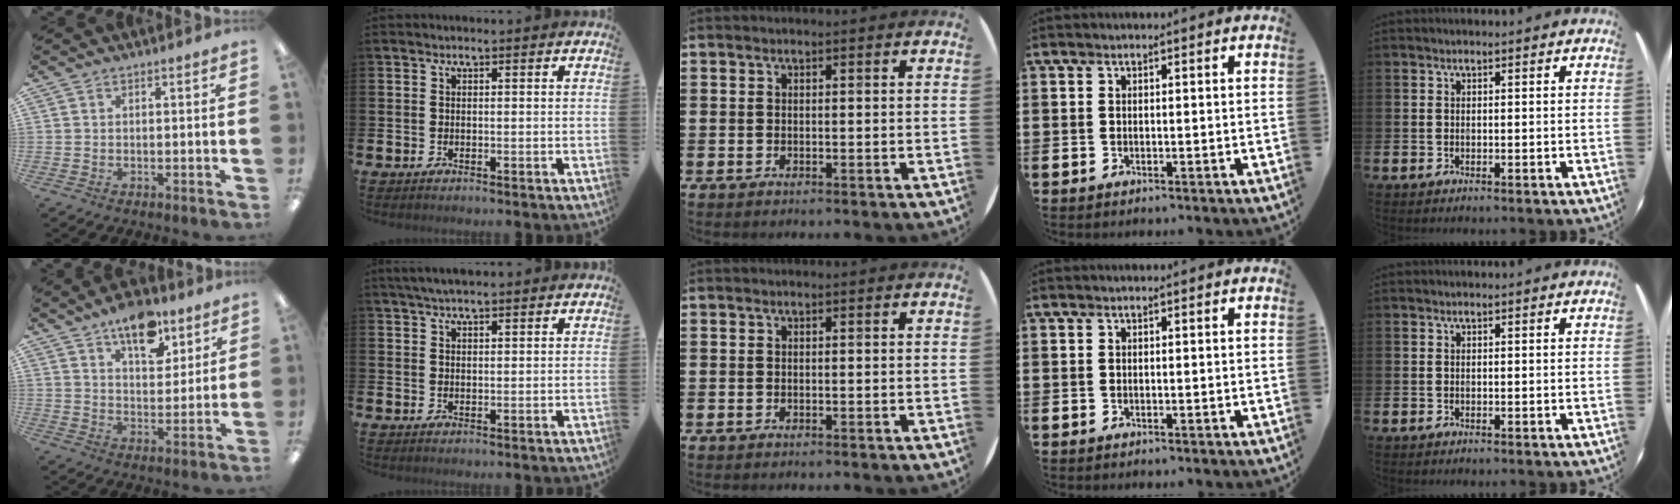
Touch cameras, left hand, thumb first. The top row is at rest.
{"thumb": {"total": 12.5, "force": [8.5, 6.2, 6.8], "torque": [-0.083, -0.045, 0.144]}, "index": {"total": 3.4, "force": [2.9, 0.7, 1.5], "torque": [-0.028, -0.002, 0.053]}}